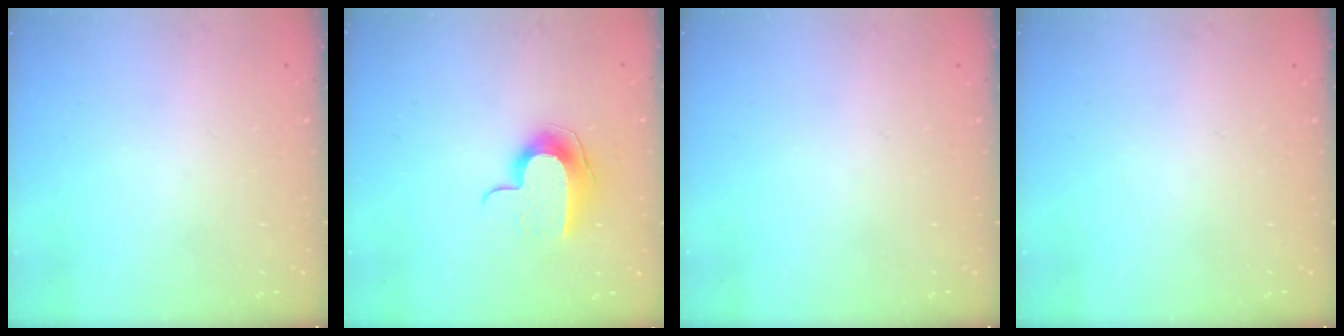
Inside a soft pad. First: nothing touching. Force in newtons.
{"total": 9.8, "press": 9.8, "slide": 0.6}
{"total": 0.0}
{"total": 0.0}